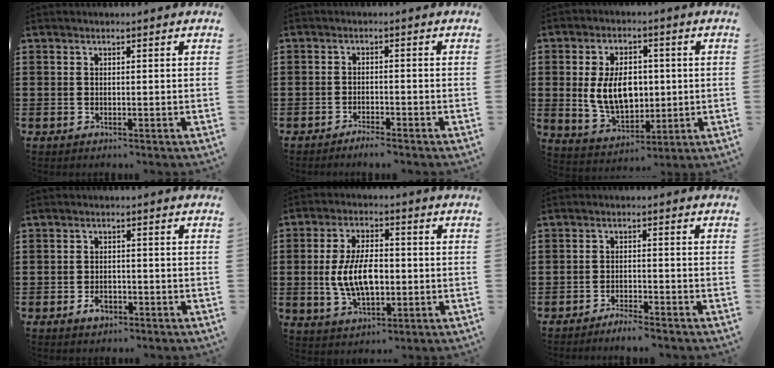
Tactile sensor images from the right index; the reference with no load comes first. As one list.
[{"total": 1.6, "force": [-1.6, -0.1, 0.2], "torque": [-0.006, 0.002, -0.032]}, {"total": 9.1, "force": [0.4, 5.9, 6.9], "torque": [-0.140, 0.006, 0.004]}, {"total": 2.3, "force": [-1.2, 1.4, 1.4], "torque": [-0.028, 0.001, -0.023]}, {"total": 8.7, "force": [-0.6, 4.7, 7.4], "torque": [-0.146, 0.002, -0.014]}, {"total": 2.2, "force": [-2.2, -0.1, 0.2], "torque": [-0.008, 0.002, -0.045]}]